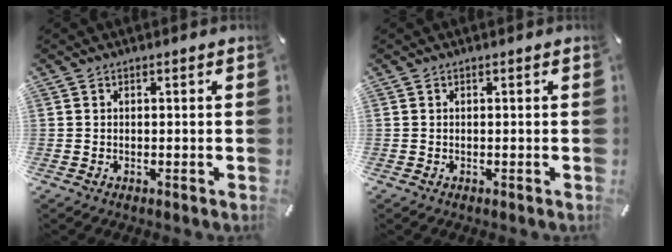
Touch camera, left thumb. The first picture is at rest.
{"total": 0.0}